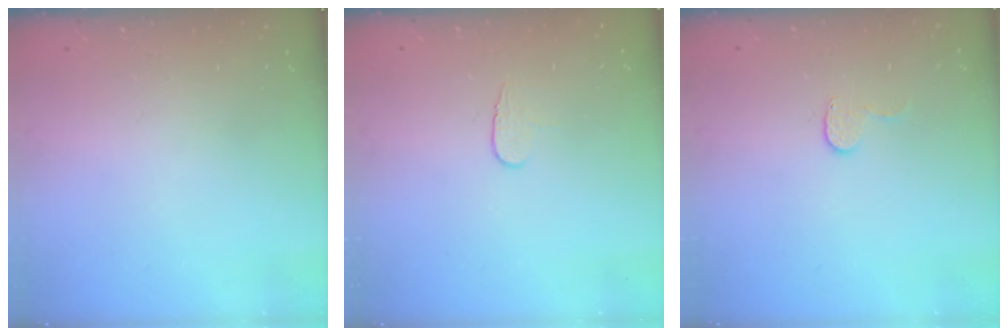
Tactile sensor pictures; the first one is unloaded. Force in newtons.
{"total": 4.3, "press": 4.2, "slide": 0.4}
{"total": 4.6, "press": 4.6, "slide": 0.4}